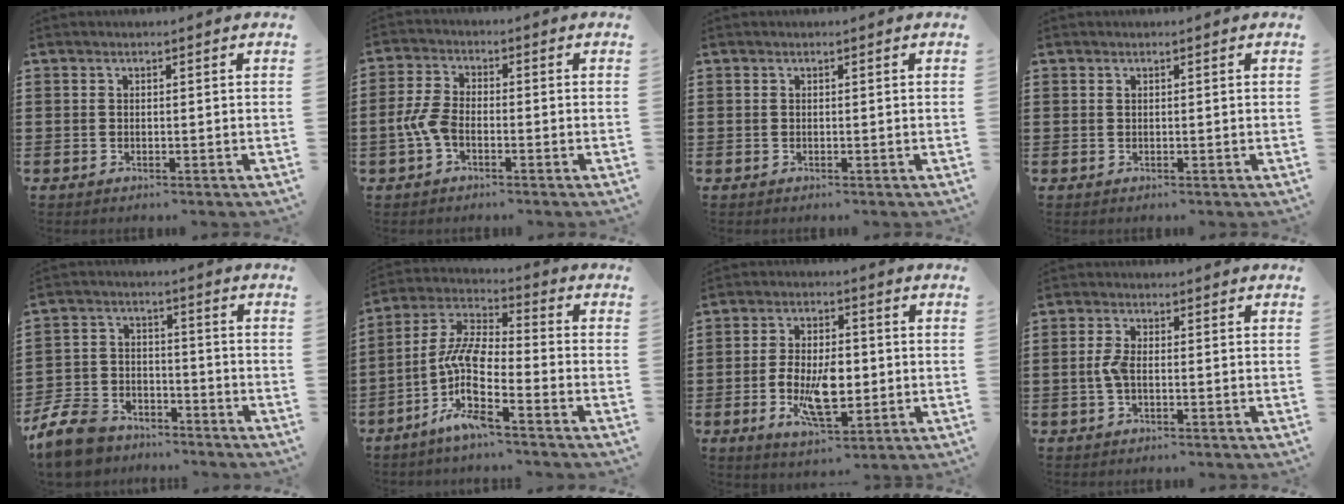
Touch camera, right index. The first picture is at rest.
{"total": 4.6, "force": [-1.6, 2.5, 3.5], "torque": [-0.096, -0.004, -0.039]}
{"total": 0.0}
{"total": 0.0}
{"total": 9.5, "force": [-8.4, 3.2, 3.0], "torque": [-0.078, 0.028, -0.169]}
{"total": 9.1, "force": [-4.5, 2.2, 7.6], "torque": [-0.188, -0.030, -0.099]}
{"total": 8.7, "force": [-1.6, 4.1, 7.5], "torque": [-0.137, -0.006, -0.033]}
{"total": 2.9, "force": [-0.6, 1.1, 2.6], "torque": [-0.064, -0.002, -0.016]}